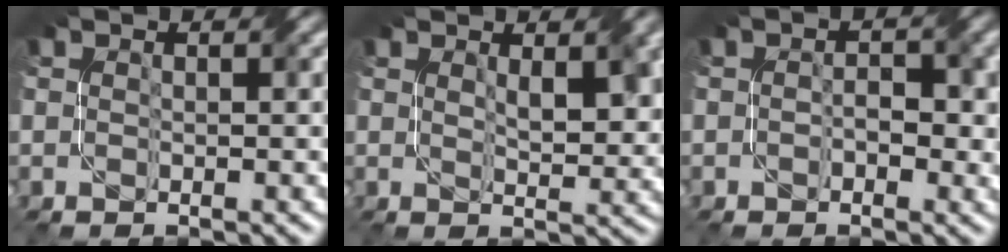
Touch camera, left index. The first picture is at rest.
{"total": 3.0, "force": [1.5, 0.9, 2.5], "torque": [-0.038, 0.000, 0.035]}
{"total": 2.4, "force": [-0.1, 1.5, 1.8], "torque": [-0.023, 0.001, 0.004]}